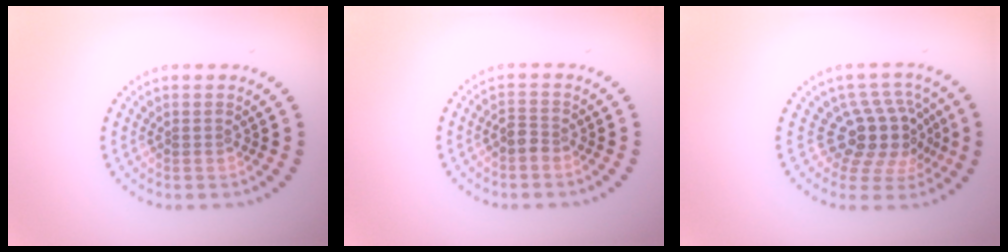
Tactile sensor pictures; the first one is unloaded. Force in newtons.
{"total": 1.4, "press": 1.1, "slide": 0.8}
{"total": 4.9, "press": 3.6, "slide": 3.3}